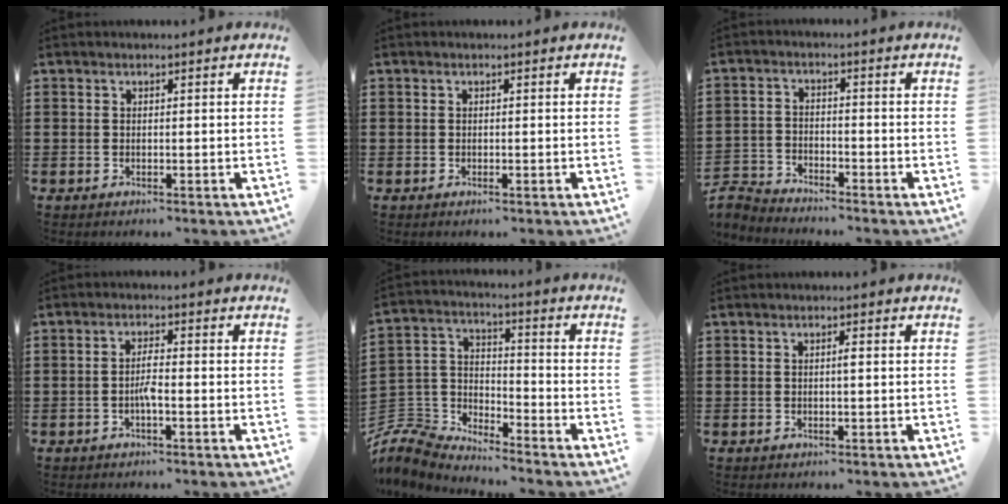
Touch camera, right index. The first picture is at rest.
{"total": 0.0}
{"total": 3.7, "force": [-3.7, 0.5, -0.1], "torque": [-0.020, -0.003, -0.085]}
{"total": 2.5, "force": [-0.9, 0.3, 2.3], "torque": [-0.050, -0.001, -0.019]}
{"total": 5.9, "force": [-5.6, 1.8, 0.6], "torque": [-0.055, -0.012, -0.126]}
{"total": 0.7, "force": [0.0, 0.0, 0.7], "torque": [-0.012, -0.002, 0.000]}